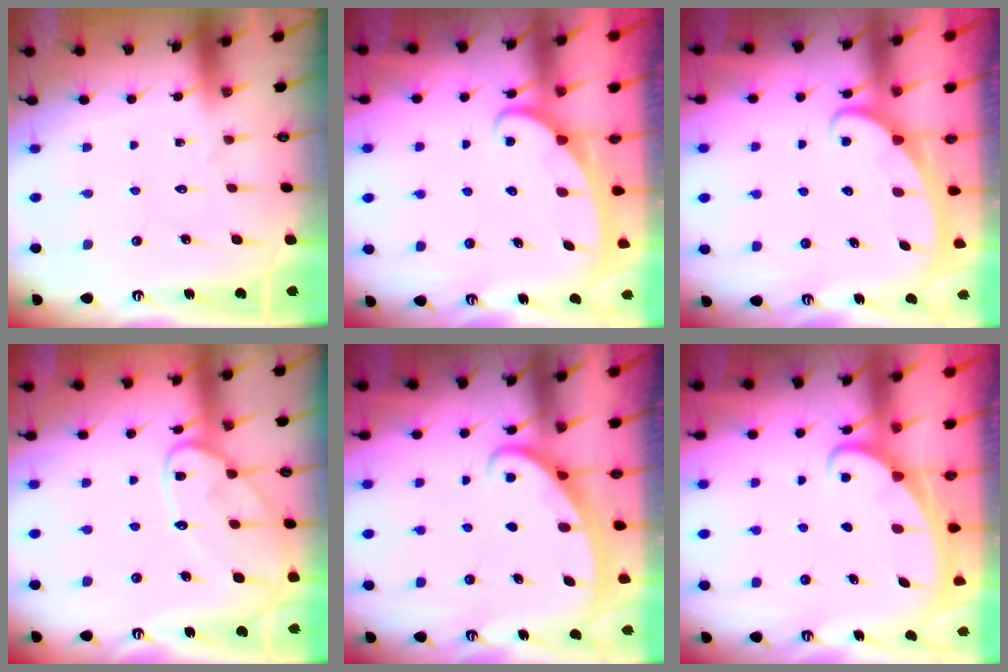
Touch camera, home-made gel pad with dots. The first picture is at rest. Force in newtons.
{"total": 2.4, "press": 2.4, "slide": 0.4}
{"total": 2.5, "press": 2.5, "slide": 0.4}
{"total": 12.9, "press": 12.9, "slide": 1.1}
{"total": 2.6, "press": 2.6, "slide": 0.4}
{"total": 2.3, "press": 2.3, "slide": 0.3}